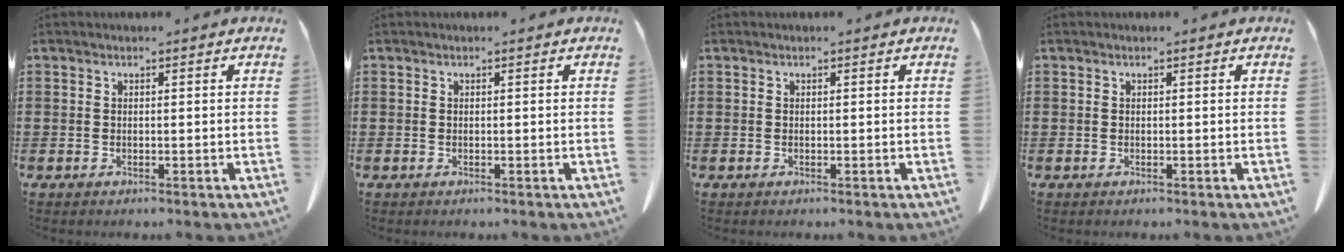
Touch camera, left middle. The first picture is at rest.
{"total": 0.0}
{"total": 0.0}
{"total": 0.0}